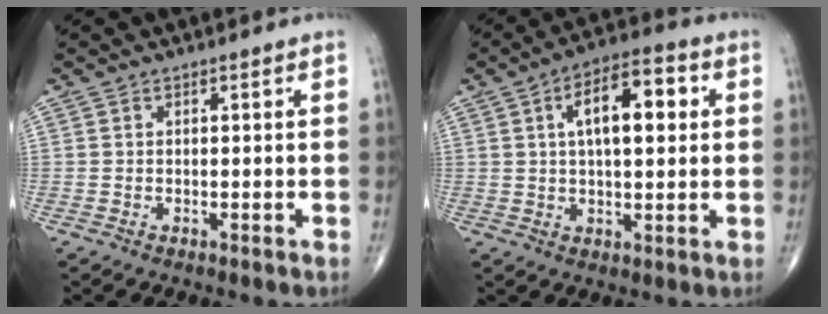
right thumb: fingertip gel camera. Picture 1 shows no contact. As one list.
[{"total": 12.1, "force": [2.9, 5.3, 10.5], "torque": [-0.149, 0.016, 0.040]}]